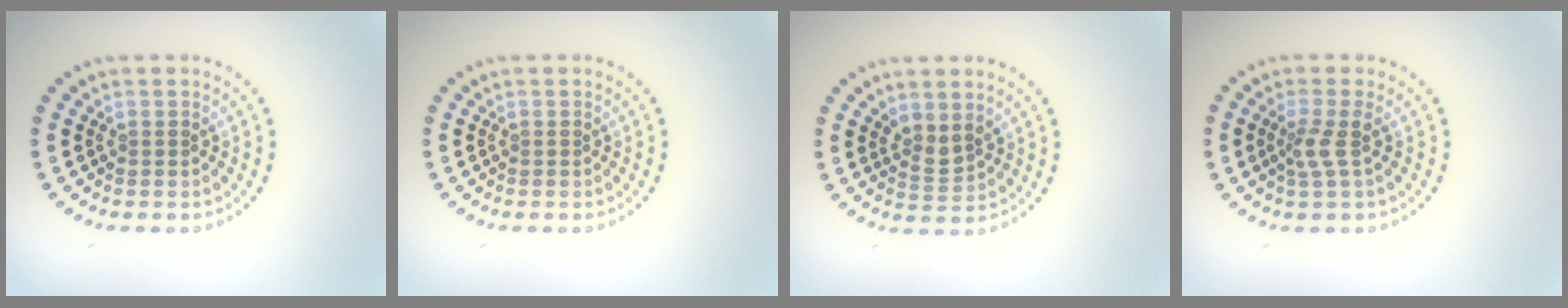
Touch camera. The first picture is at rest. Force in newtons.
{"total": 0.0}
{"total": 1.9, "press": 1.4, "slide": 1.2}
{"total": 1.9, "press": 1.4, "slide": 1.2}